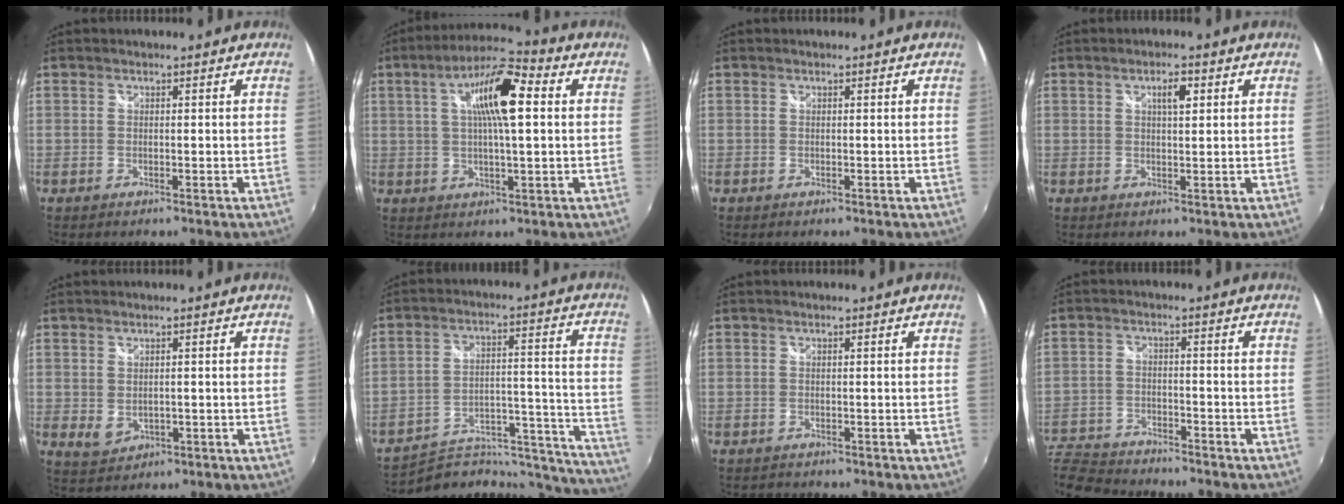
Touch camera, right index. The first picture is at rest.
{"total": 12.0, "force": [2.9, 2.9, 11.3], "torque": [-0.199, 0.021, 0.044]}
{"total": 0.0}
{"total": 2.9, "force": [1.2, 0.9, 2.5], "torque": [-0.041, 0.006, 0.017]}
{"total": 3.3, "force": [-0.1, 2.4, 2.2], "torque": [-0.041, -0.006, 0.008]}
{"total": 23.1, "force": [-21.8, 5.2, 5.4], "torque": [-0.055, 0.030, -0.291]}
{"total": 0.5, "force": [-0.5, 0.1, -0.1], "torque": [-0.001, -0.003, -0.006]}
{"total": 12.4, "force": [-10.8, 4.6, 4.1], "torque": [-0.124, -0.006, -0.195]}